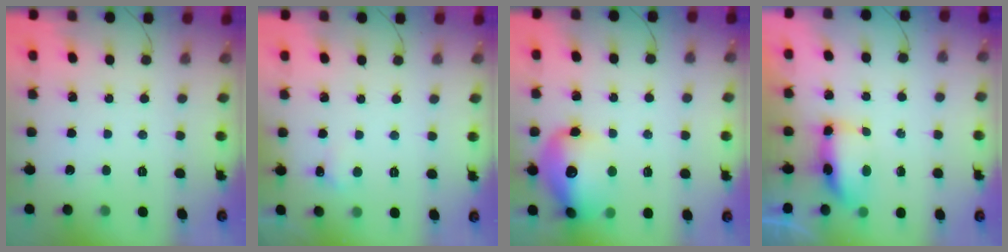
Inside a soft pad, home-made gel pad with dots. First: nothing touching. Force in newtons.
{"total": 3.9, "press": 3.7, "slide": 1.1}
{"total": 16.7, "press": 16.5, "slide": 2.7}
{"total": 6.9, "press": 6.8, "slide": 0.7}